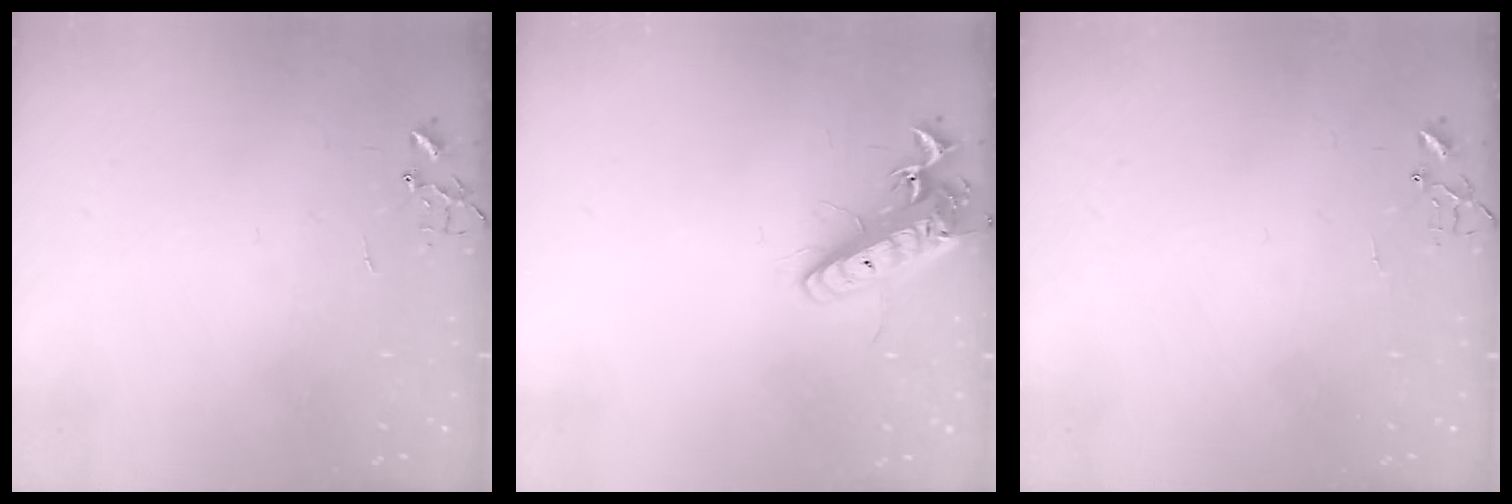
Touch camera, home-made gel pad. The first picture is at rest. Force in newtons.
{"total": 16.0, "press": 15.7, "slide": 3.1}
{"total": 4.9, "press": 4.8, "slide": 0.6}